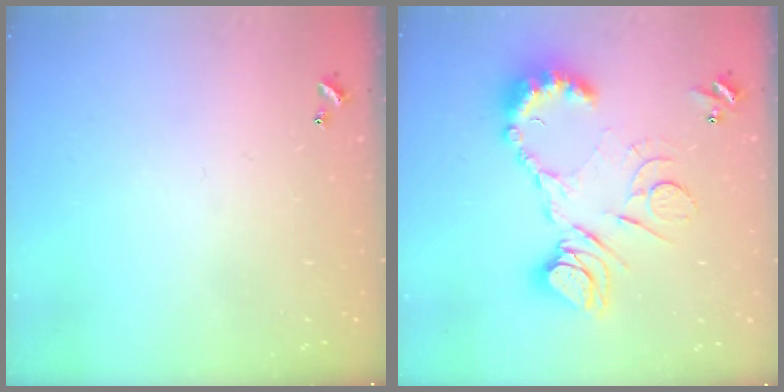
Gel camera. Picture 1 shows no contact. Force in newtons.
{"total": 17.5, "press": 17.4, "slide": 1.8}